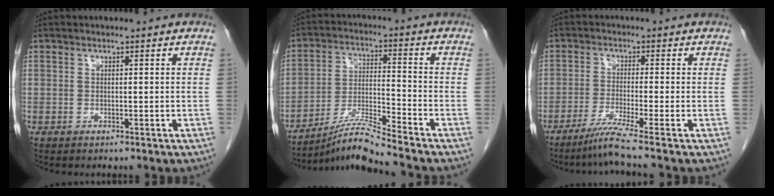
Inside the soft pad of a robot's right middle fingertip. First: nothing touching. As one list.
[{"total": 8.4, "force": [-7.5, -2.2, 3.0], "torque": [-0.059, -0.016, -0.139]}, {"total": 5.3, "force": [-4.0, -2.1, 2.9], "torque": [-0.056, -0.024, -0.080]}]